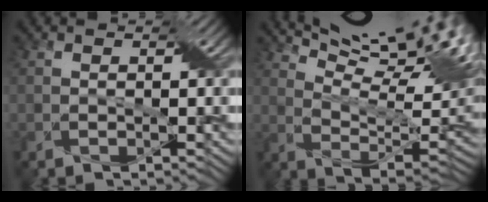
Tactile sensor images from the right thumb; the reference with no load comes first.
{"total": 17.8, "force": [11.3, 4.8, 12.8], "torque": [-0.208, 0.017, 0.166]}